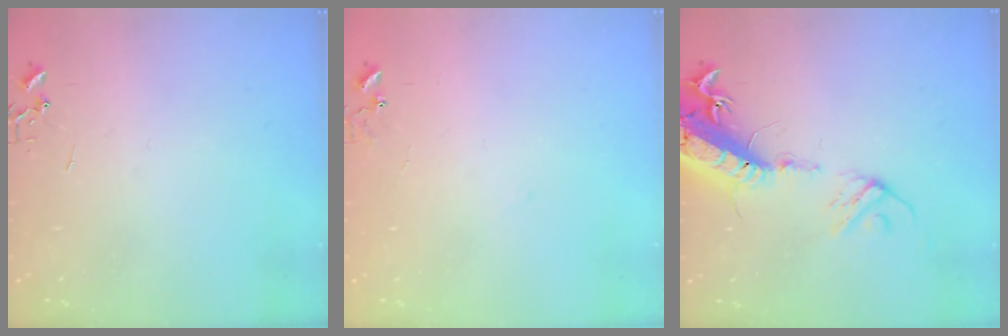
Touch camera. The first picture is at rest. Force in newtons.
{"total": 6.8, "press": 6.8, "slide": 0.6}
{"total": 20.7, "press": 20.1, "slide": 4.8}